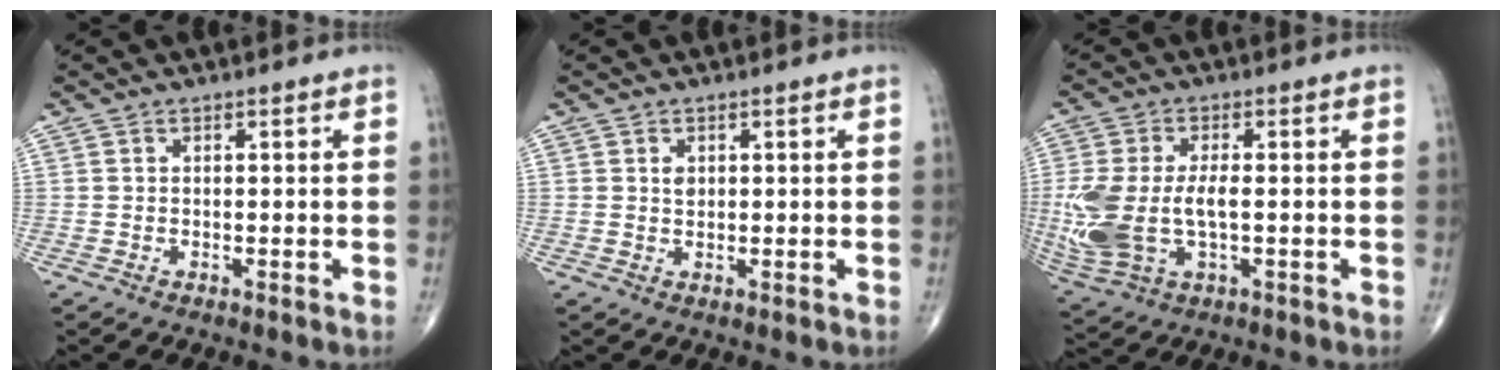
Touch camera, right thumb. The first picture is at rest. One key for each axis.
{"total": 1.5, "fx": 0.5, "fy": 1.0, "fz": 0.9, "tx": -0.007, "ty": -0.003, "tz": 0.009}
{"total": 14.1, "fx": -1.1, "fy": 7.6, "fz": 11.9, "tx": -0.291, "ty": -0.003, "tz": -0.009}